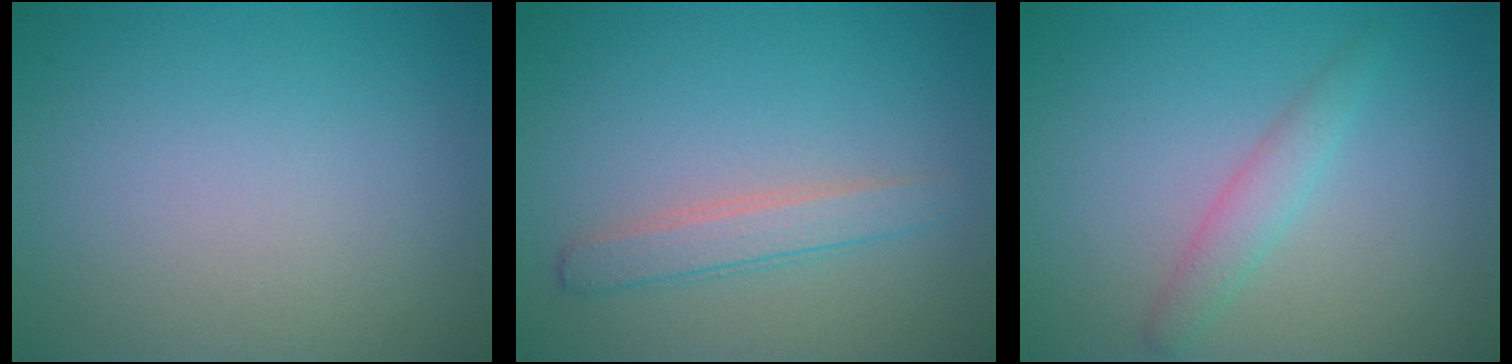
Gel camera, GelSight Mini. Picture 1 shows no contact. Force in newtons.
{"total": 2.2, "press": 2.2, "slide": 0.1}
{"total": 1.9, "press": 1.9, "slide": 0.2}